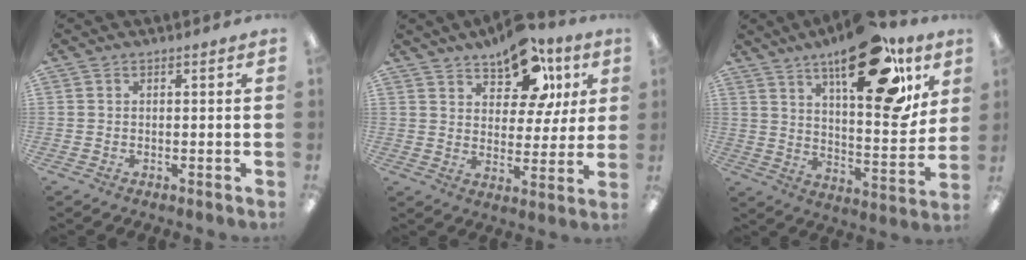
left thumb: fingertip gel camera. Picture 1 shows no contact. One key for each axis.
{"total": 14.6, "fx": 9.5, "fy": 8.0, "fz": 7.6, "tx": -0.112, "ty": -0.044, "tz": 0.170}
{"total": 25.3, "fx": 15.3, "fy": 9.3, "fz": 17.9, "tx": -0.252, "ty": -0.087, "tz": 0.243}